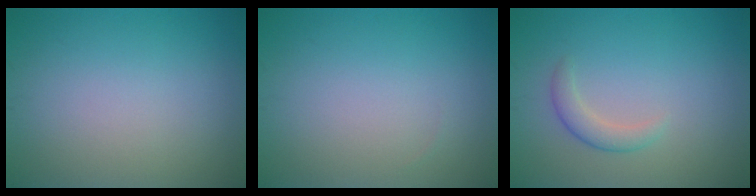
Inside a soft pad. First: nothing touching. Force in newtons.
{"total": 0.0}
{"total": 1.8, "press": 1.8, "slide": 0.1}